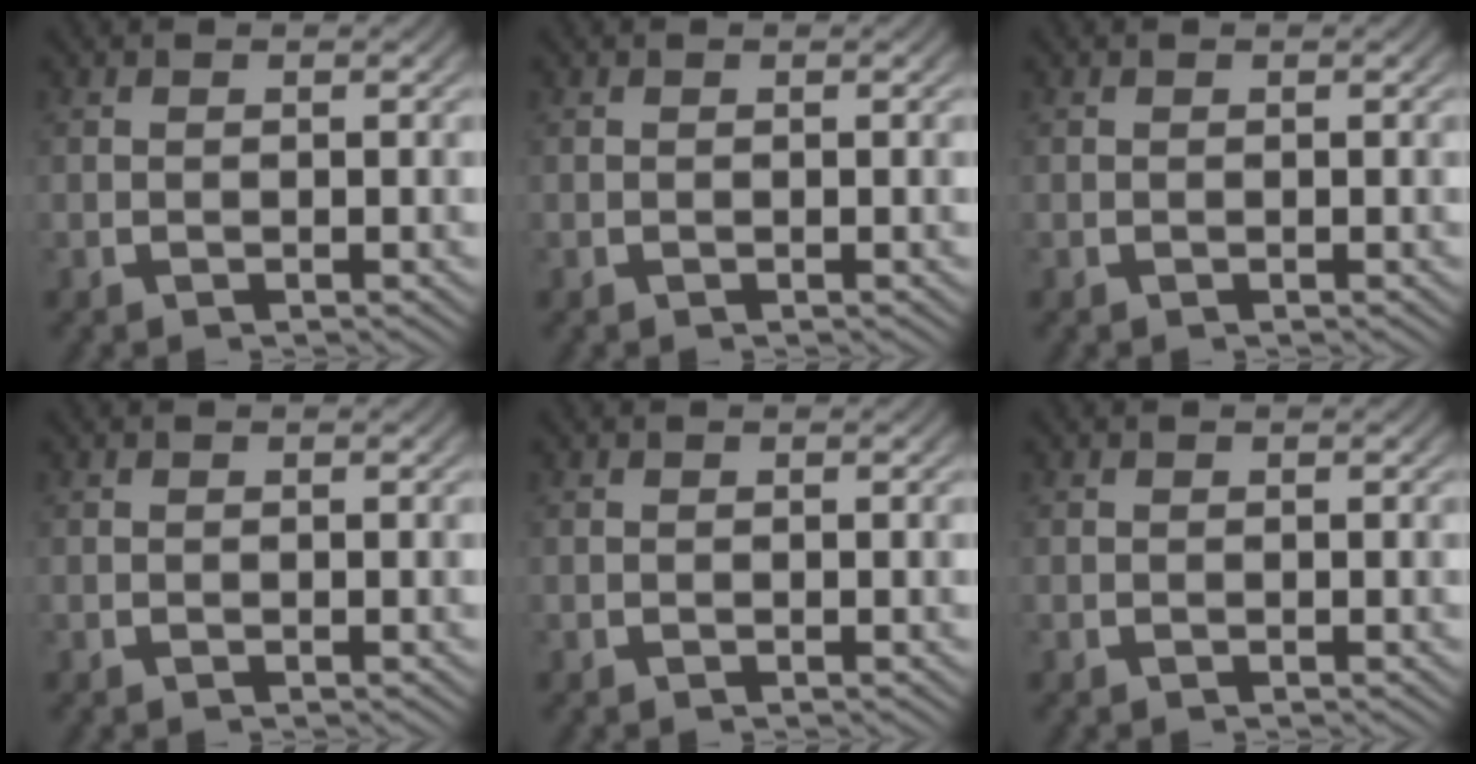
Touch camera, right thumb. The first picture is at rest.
{"total": 0.0}
{"total": 0.0}
{"total": 0.0}
{"total": 0.0}
{"total": 0.0}